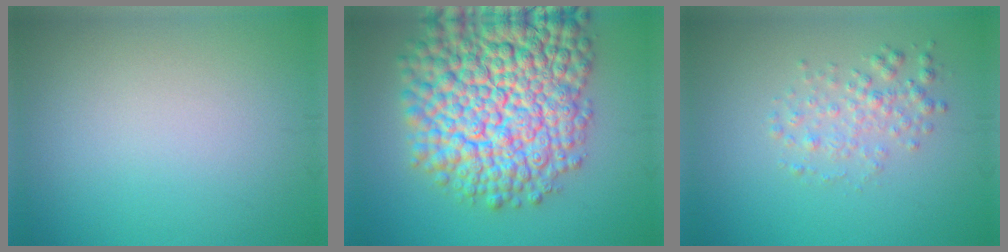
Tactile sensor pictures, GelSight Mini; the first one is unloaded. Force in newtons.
{"total": 15.3, "press": 15.3, "slide": 0.7}
{"total": 2.2, "press": 2.2, "slide": 0.0}